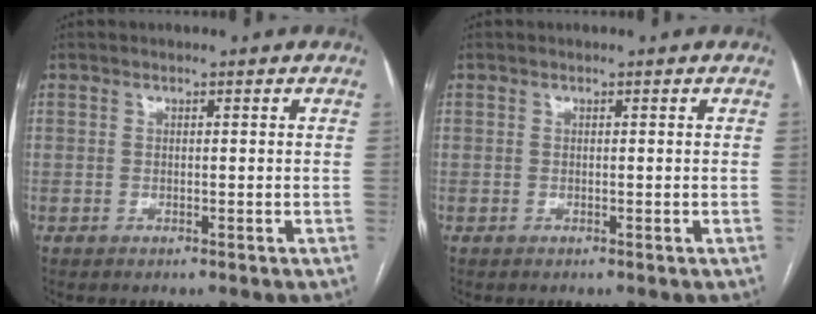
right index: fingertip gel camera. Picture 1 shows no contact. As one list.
[{"total": 0.0}]